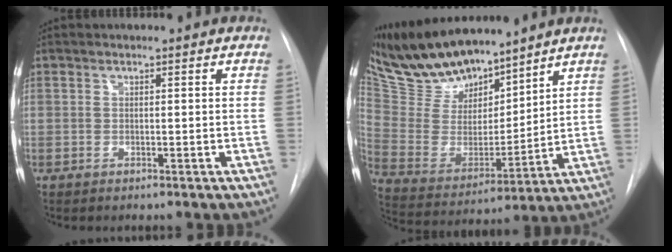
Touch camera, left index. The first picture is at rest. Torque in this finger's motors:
{"motor_torque": [1.07, -1.07, 0.09, 0.01]}